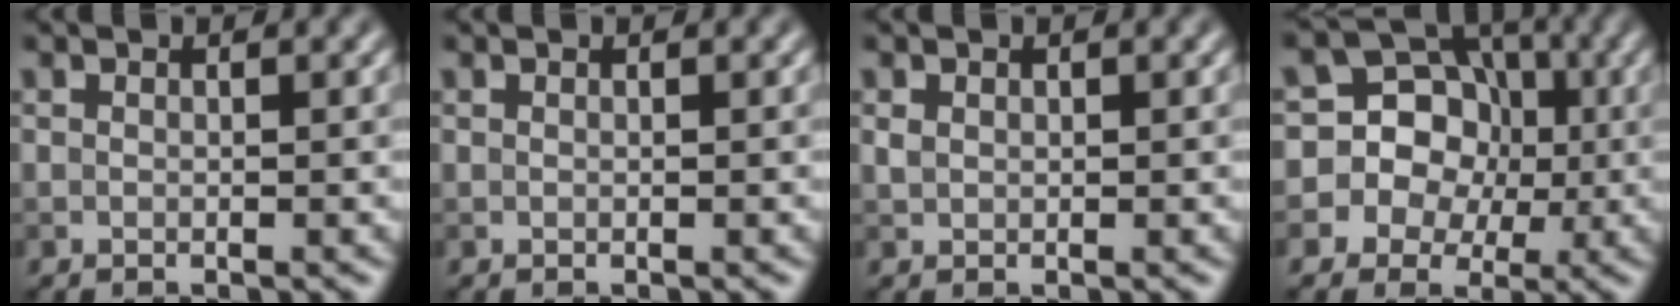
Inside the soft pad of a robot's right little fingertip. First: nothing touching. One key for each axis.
{"total": 0.0}
{"total": 0.8, "fx": 0.3, "fy": 0.6, "fz": 0.4, "tx": -0.010, "ty": -0.001, "tz": 0.007}
{"total": 11.6, "fx": -0.3, "fy": 10.9, "fz": 3.9, "tx": -0.082, "ty": 0.045, "tz": -0.033}